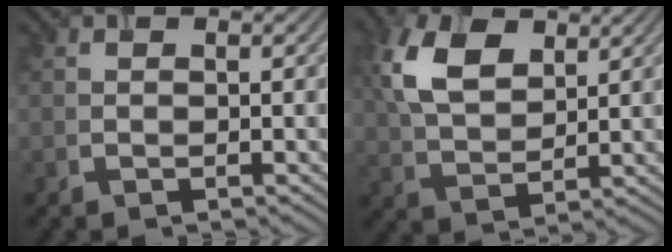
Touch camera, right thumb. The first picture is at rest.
{"total": 8.2, "force": [3.4, 4.8, 5.7], "torque": [-0.144, 0.013, 0.072]}